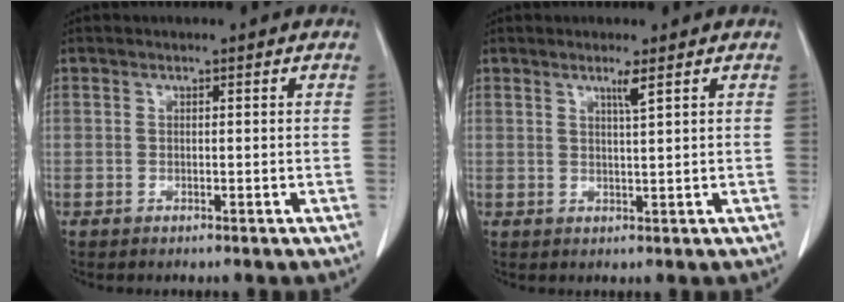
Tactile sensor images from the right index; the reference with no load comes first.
{"total": 1.9, "force": [1.2, -0.5, 1.5], "torque": [-0.030, -0.007, 0.022]}